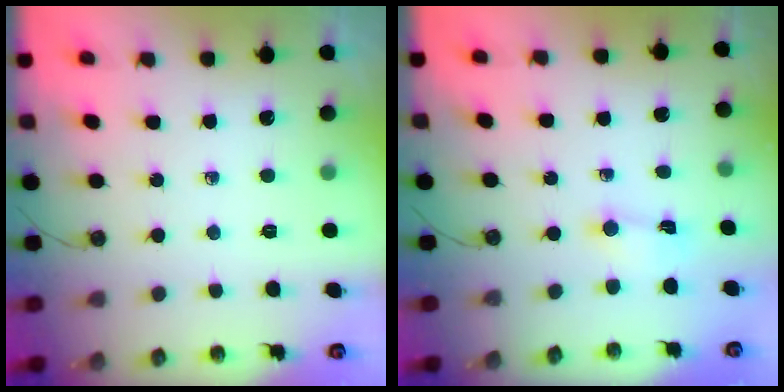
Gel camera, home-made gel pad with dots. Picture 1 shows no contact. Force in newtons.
{"total": 0.8, "press": 0.8, "slide": 0.2}